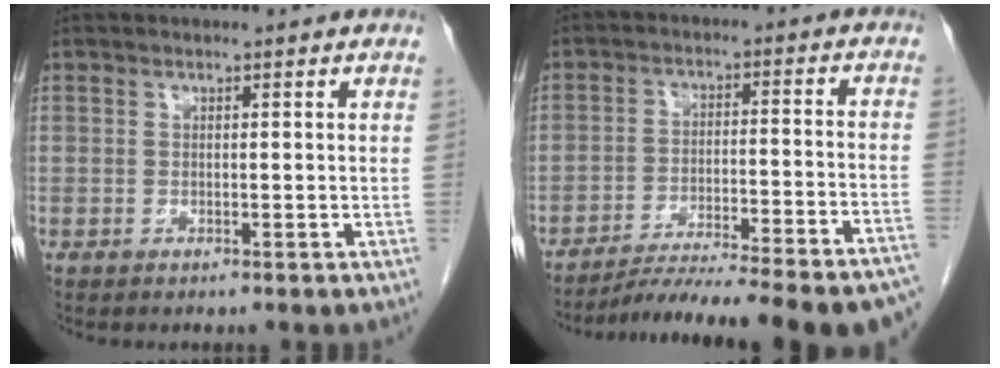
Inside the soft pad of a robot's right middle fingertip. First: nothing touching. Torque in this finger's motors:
{"motor_torque": [1.07, -1.06, 0.32, 0.06]}